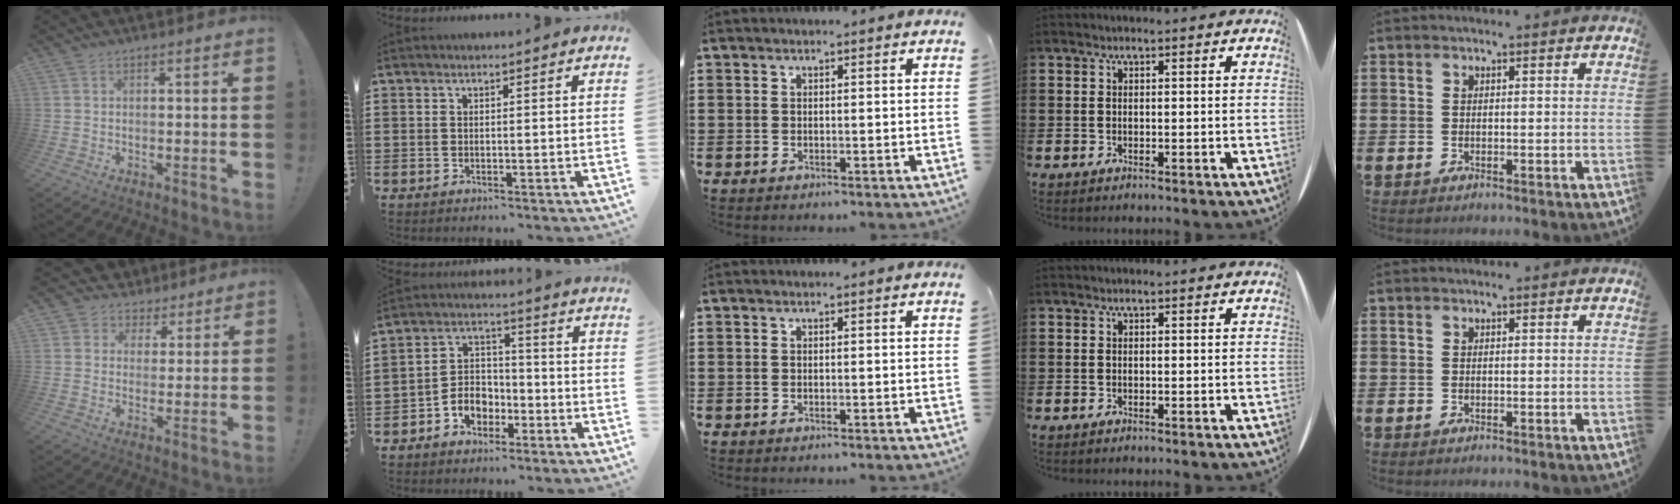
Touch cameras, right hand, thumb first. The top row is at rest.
{"thumb": {"total": 5.8, "force": [2.6, 5.1, 0.4], "torque": [-0.002, -0.017, 0.054]}, "index": {"total": 5.3, "force": [-2.9, 4.0, 2.0], "torque": [-0.048, 0.014, -0.056]}}